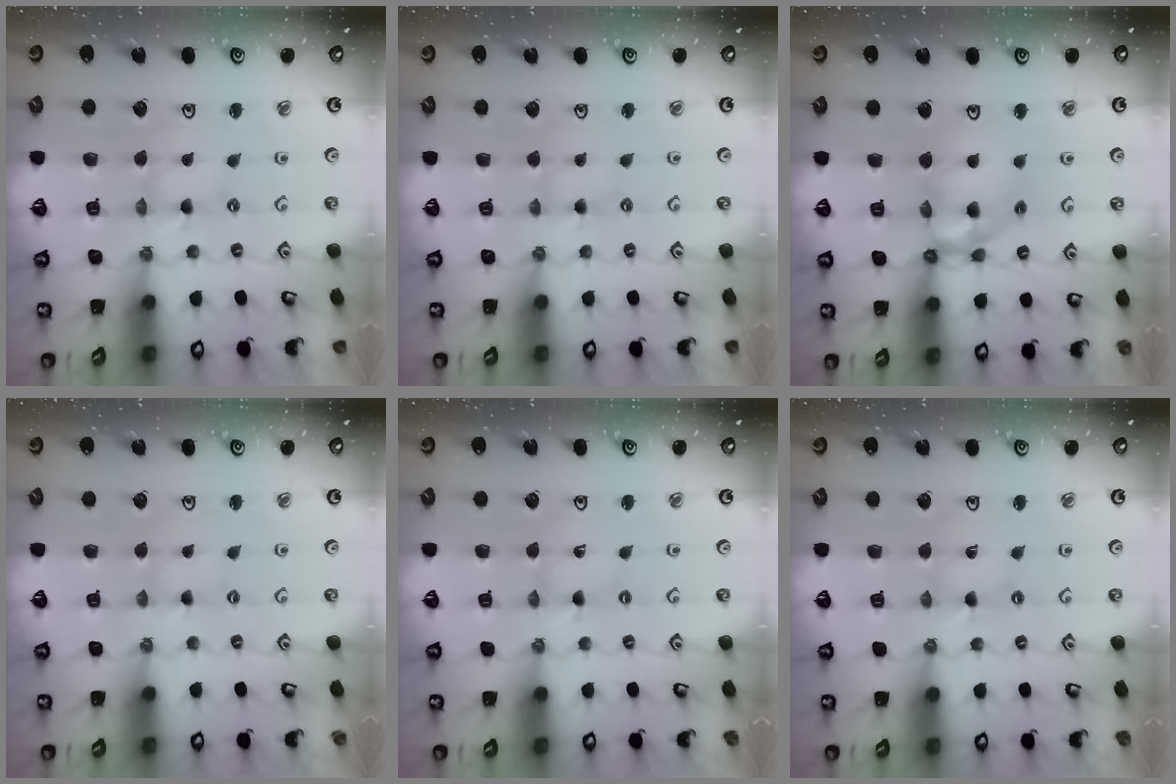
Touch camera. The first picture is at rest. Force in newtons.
{"total": 1.6, "press": 1.5, "slide": 0.4}
{"total": 12.5, "press": 12.4, "slide": 1.5}
{"total": 0.0}
{"total": 0.5, "press": 0.5, "slide": 0.1}
{"total": 0.7, "press": 0.7, "slide": 0.1}